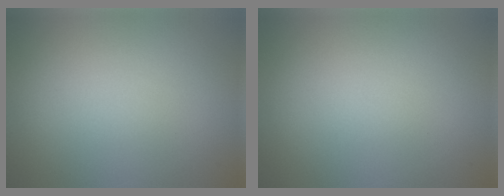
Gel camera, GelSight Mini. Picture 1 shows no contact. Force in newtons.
{"total": 0.0}